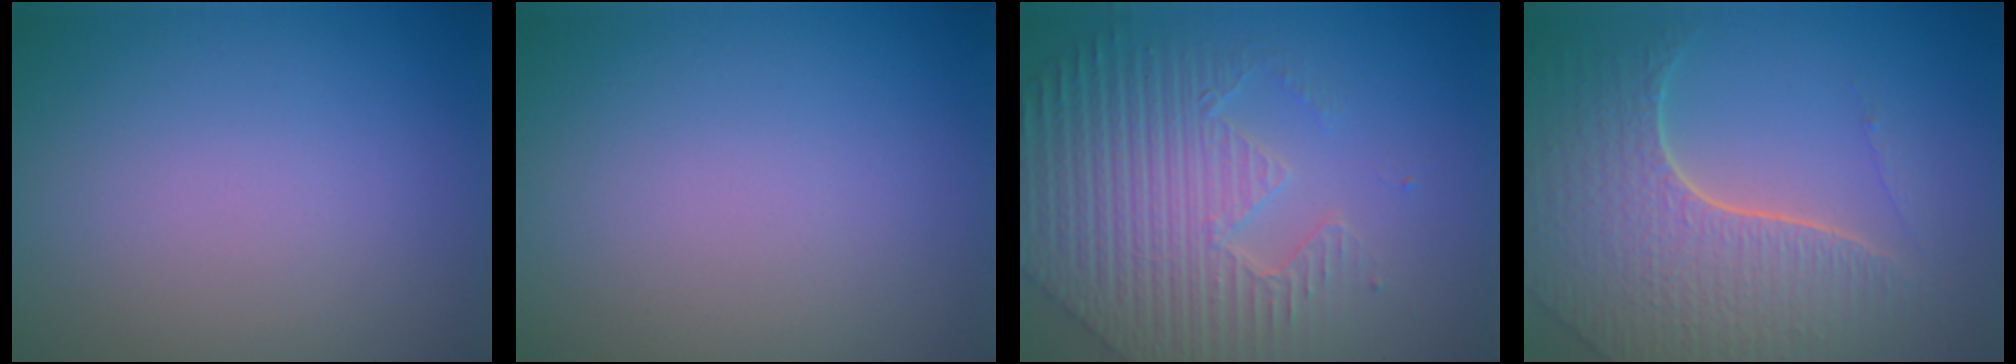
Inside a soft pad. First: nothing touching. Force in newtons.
{"total": 0.0}
{"total": 7.0, "press": 5.4, "slide": 4.4}
{"total": 7.1, "press": 5.2, "slide": 4.8}